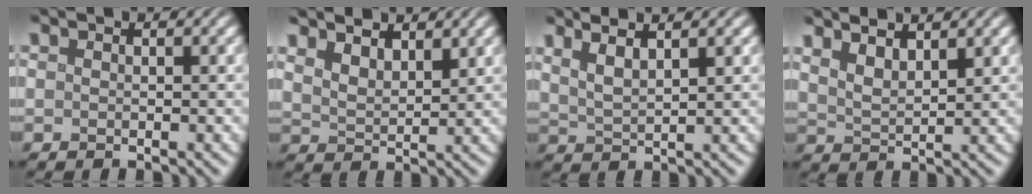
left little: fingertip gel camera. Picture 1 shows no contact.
{"total": 3.4, "force": [2.6, 1.4, 1.8], "torque": [-0.038, 0.007, 0.047]}
{"total": 2.8, "force": [1.6, 0.5, 2.2], "torque": [-0.049, 0.009, 0.036]}
{"total": 3.0, "force": [2.1, 0.9, 2.0], "torque": [-0.040, 0.008, 0.042]}